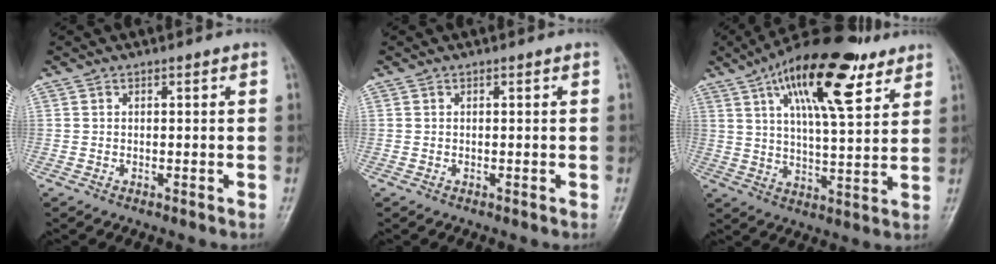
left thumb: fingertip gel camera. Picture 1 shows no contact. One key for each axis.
{"total": 0.0}
{"total": 19.7, "fx": 10.4, "fy": 6.8, "fz": 15.3, "tx": -0.227, "ty": -0.026, "tz": 0.166}